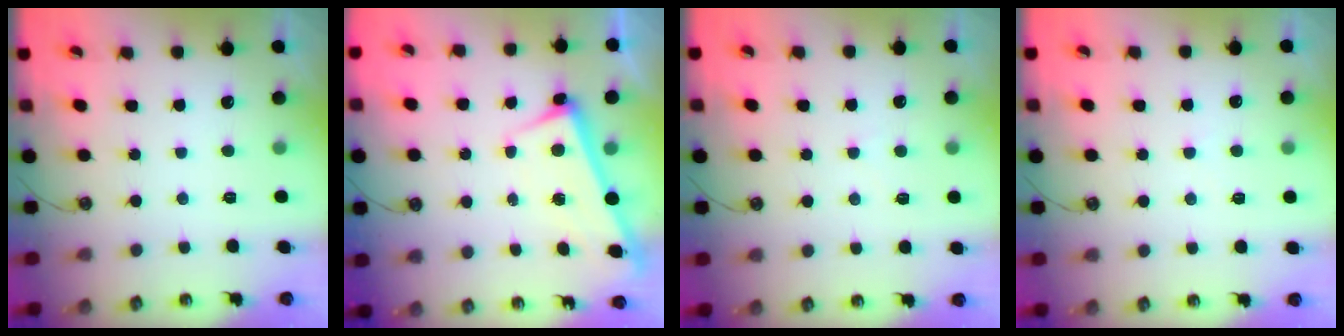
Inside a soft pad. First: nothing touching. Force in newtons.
{"total": 2.9, "press": 2.9, "slide": 0.4}
{"total": 3.1, "press": 3.1, "slide": 0.2}
{"total": 1.3, "press": 1.2, "slide": 0.4}